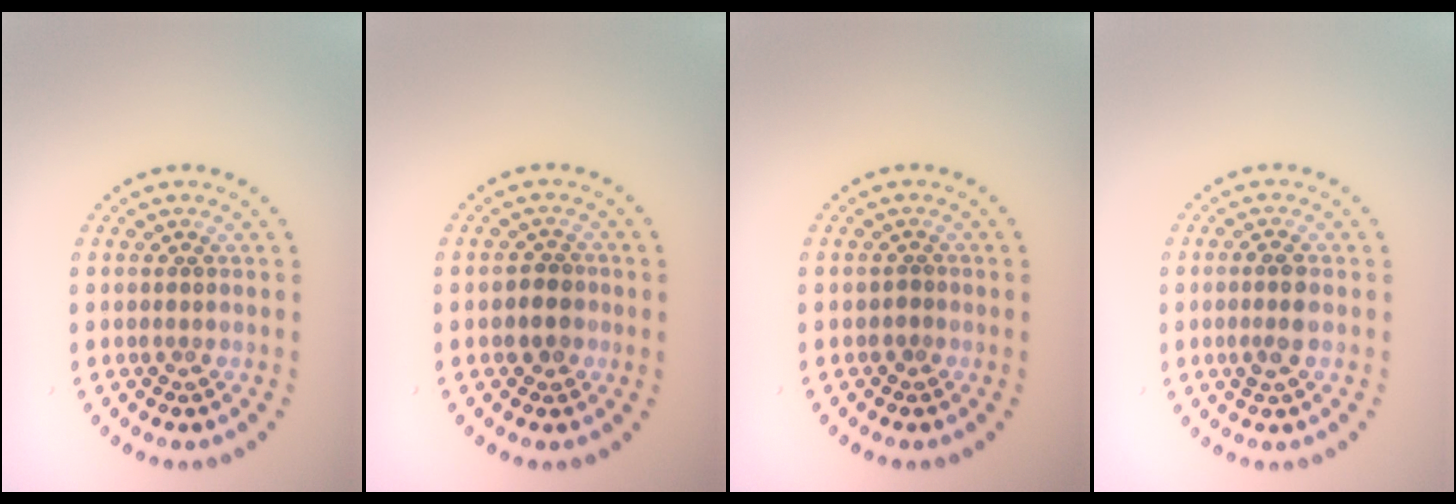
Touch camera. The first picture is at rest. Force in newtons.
{"total": 2.0, "press": 1.8, "slide": 0.8}
{"total": 0.5, "press": 0.2, "slide": 0.5}
{"total": 1.9, "press": 1.8, "slide": 0.6}